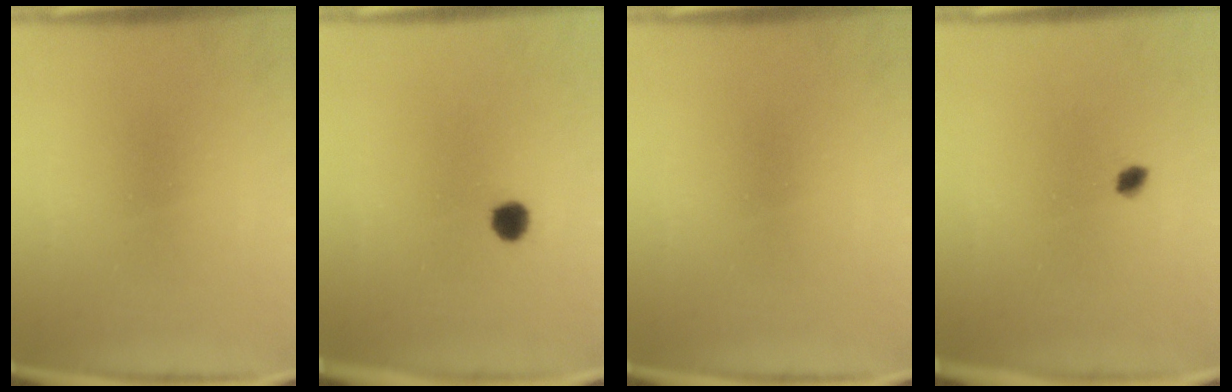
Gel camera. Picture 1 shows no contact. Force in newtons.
{"total": 3.0}
{"total": 0.0}
{"total": 1.5}